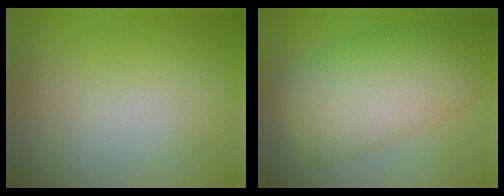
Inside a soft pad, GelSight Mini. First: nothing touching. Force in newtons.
{"total": 9.5, "press": 9.5, "slide": 0.1}